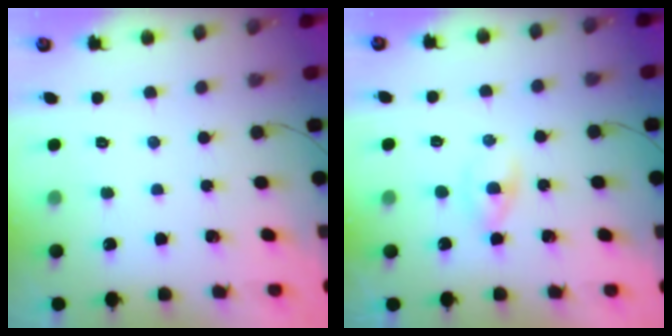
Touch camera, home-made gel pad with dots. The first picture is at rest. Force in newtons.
{"total": 1.5, "press": 1.3, "slide": 0.8}